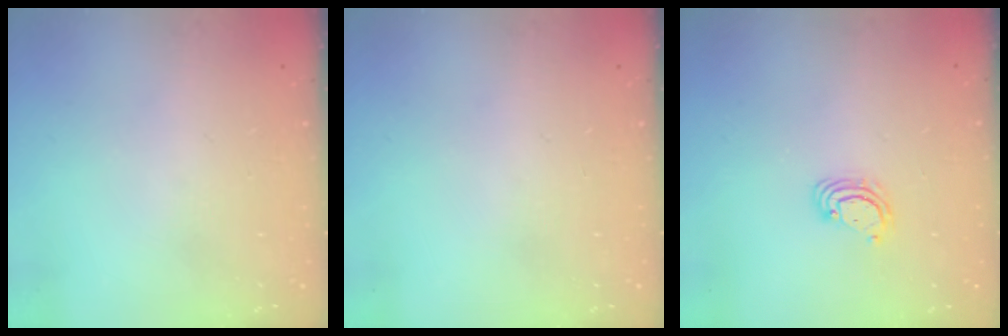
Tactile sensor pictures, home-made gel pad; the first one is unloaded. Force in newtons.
{"total": 0.0}
{"total": 2.9, "press": 2.9, "slide": 0.3}